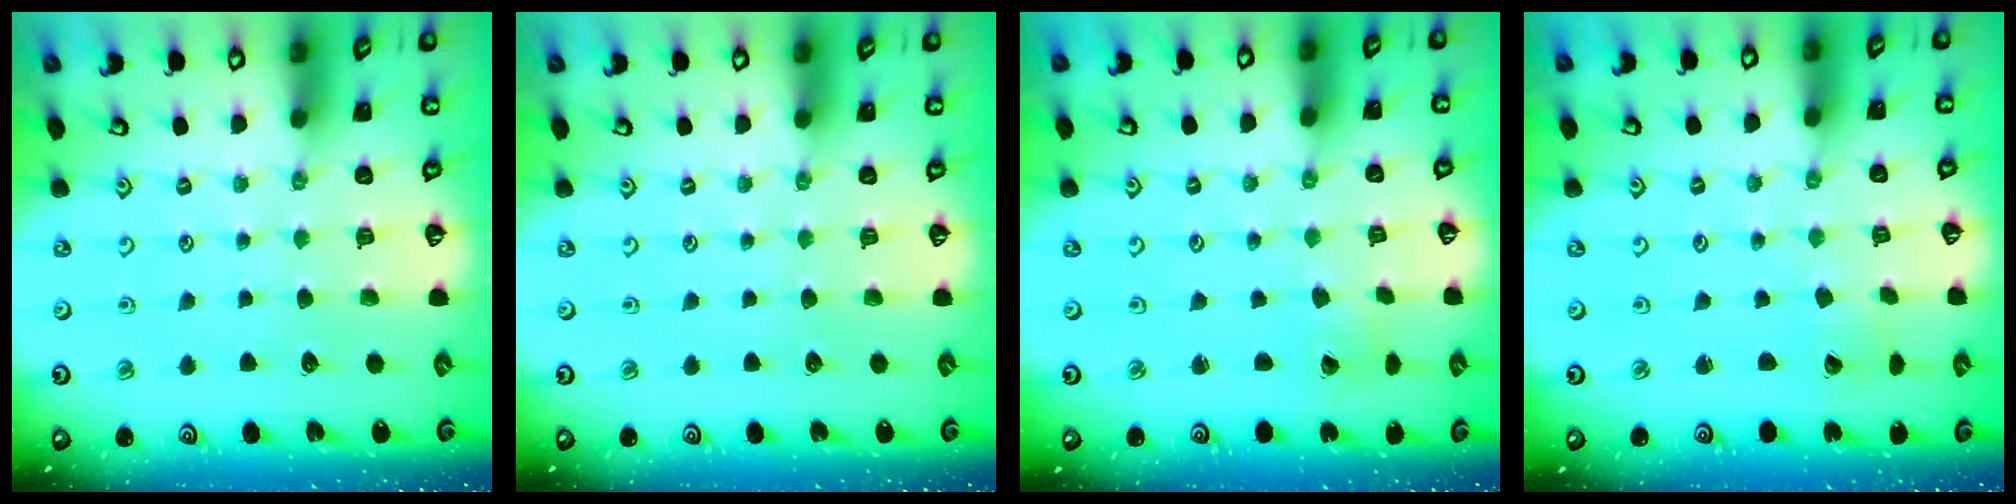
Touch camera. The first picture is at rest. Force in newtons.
{"total": 0.0}
{"total": 2.6, "press": 2.6, "slide": 0.3}
{"total": 1.6, "press": 1.6, "slide": 0.1}